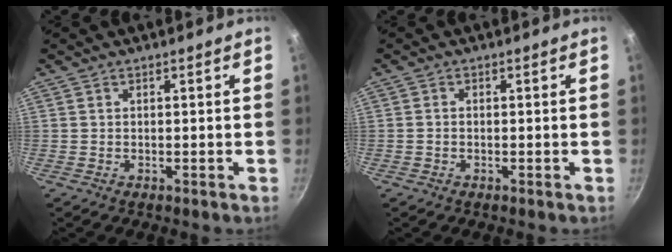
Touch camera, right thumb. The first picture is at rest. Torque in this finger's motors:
{"motor_torque": [-0.44, 0.12, -0.22, 0.00, -0.02]}